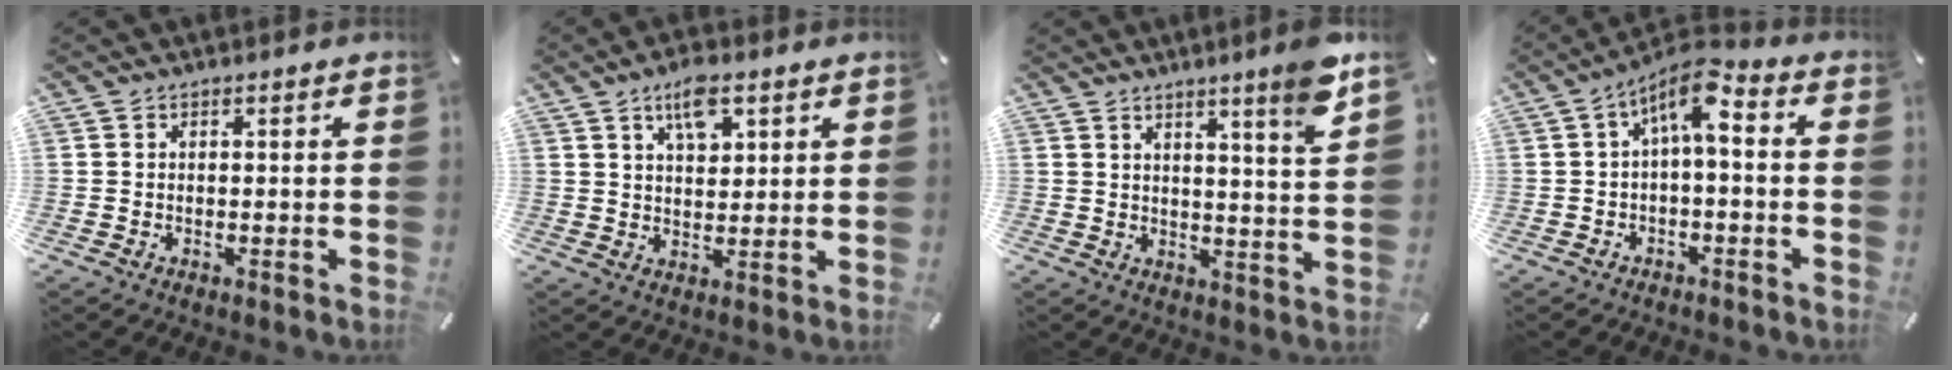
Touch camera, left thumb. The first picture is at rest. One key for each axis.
{"total": 7.3, "fx": 3.9, "fy": 3.8, "fz": 4.8, "tx": -0.073, "ty": -0.009, "tz": 0.065}
{"total": 8.0, "fx": 5.8, "fy": -0.4, "fz": 5.4, "tx": -0.087, "ty": -0.038, "tz": 0.092}
{"total": 7.7, "fx": 1.2, "fy": 3.4, "fz": 6.8, "tx": -0.121, "ty": 0.002, "tz": 0.020}